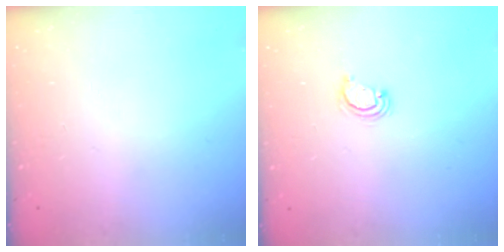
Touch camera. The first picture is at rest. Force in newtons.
{"total": 2.6, "press": 2.6, "slide": 0.3}